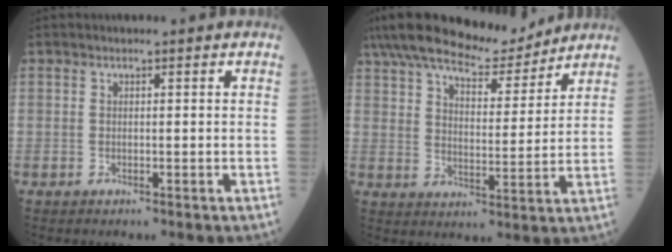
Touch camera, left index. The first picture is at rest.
{"total": 15.7, "force": [13.7, 3.3, 7.0], "torque": [-0.121, 0.015, 0.219]}